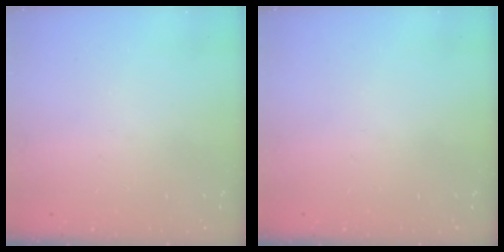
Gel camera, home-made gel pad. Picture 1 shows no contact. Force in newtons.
{"total": 0.0}